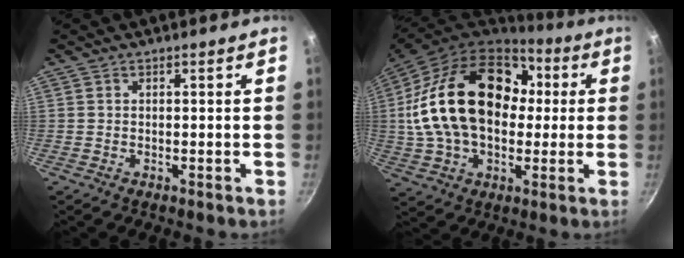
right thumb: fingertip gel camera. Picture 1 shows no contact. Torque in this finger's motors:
{"motor_torque": [-0.83, 2.51, 2.37, -0.40, 0.69]}